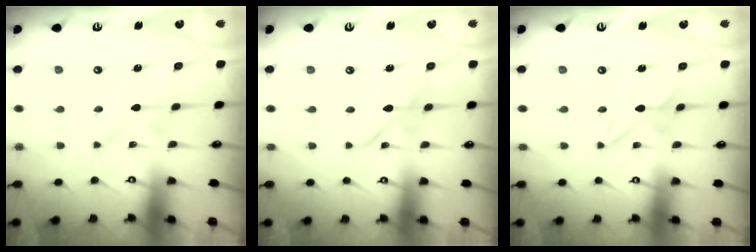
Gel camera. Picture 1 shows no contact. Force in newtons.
{"total": 5.0, "press": 4.9, "slide": 0.4}
{"total": 2.3, "press": 2.3, "slide": 0.2}